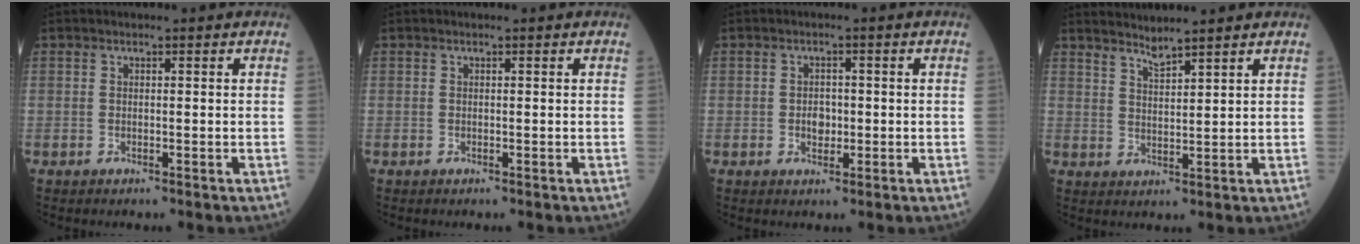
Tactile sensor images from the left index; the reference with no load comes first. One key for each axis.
{"total": 0.0}
{"total": 2.1, "fx": -0.4, "fy": 1.6, "fz": 1.4, "tx": -0.019, "ty": 0.003, "tz": -0.004}
{"total": 3.7, "fx": 3.4, "fy": -0.5, "fz": 1.2, "tx": -0.026, "ty": 0.003, "tz": 0.066}